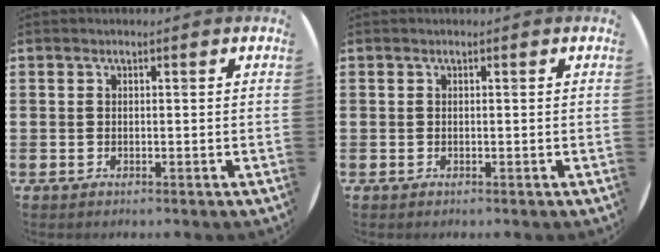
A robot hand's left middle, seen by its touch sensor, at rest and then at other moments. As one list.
[{"total": 0.0}]